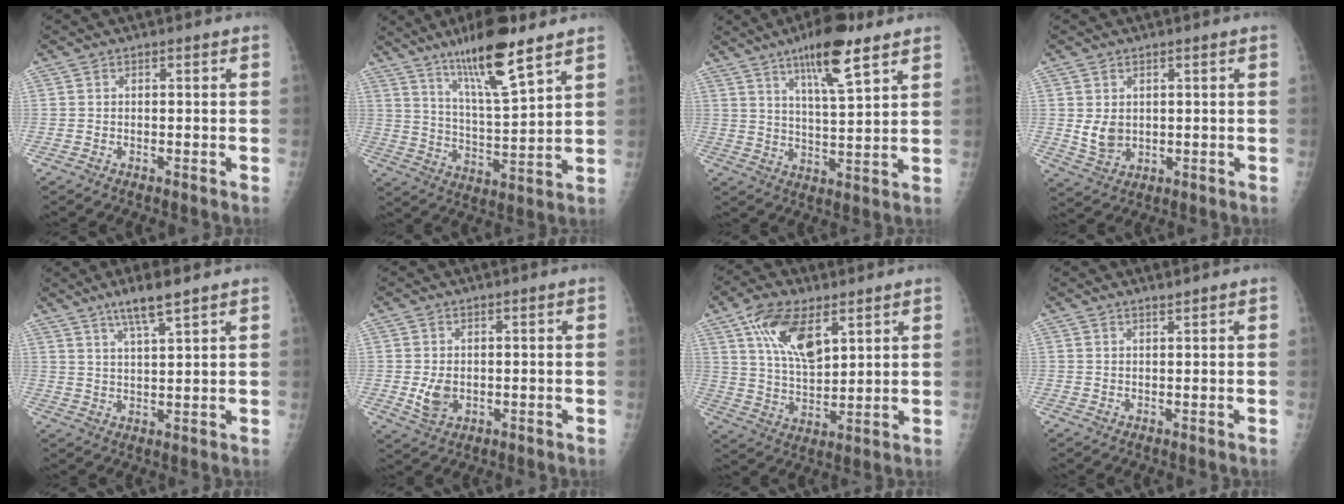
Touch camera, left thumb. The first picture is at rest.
{"total": 14.3, "force": [9.7, 2.0, 10.4], "torque": [-0.177, -0.059, 0.175]}
{"total": 12.1, "force": [7.5, 2.4, 9.2], "torque": [-0.143, -0.039, 0.123]}
{"total": 4.5, "force": [0.7, 3.4, 2.8], "torque": [-0.038, -0.013, 0.026]}
{"total": 6.4, "force": [4.5, 0.5, 4.5], "torque": [-0.087, -0.024, 0.086]}
{"total": 4.0, "force": [-0.3, 2.9, 2.8], "torque": [-0.044, -0.007, 0.004]}
{"total": 12.7, "force": [6.4, 5.9, 9.2], "torque": [-0.151, -0.023, 0.125]}
{"total": 0.9, "force": [0.8, -0.1, 0.4], "torque": [-0.006, -0.007, 0.017]}